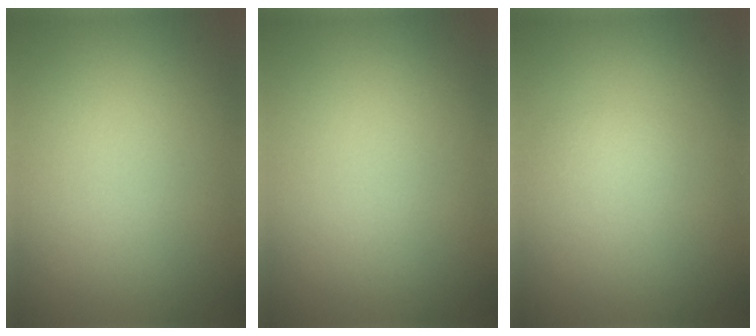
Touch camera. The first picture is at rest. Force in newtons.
{"total": 0.0}
{"total": 0.8, "press": 0.8, "slide": 0.0}